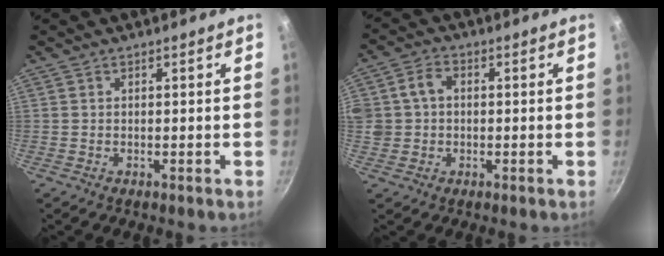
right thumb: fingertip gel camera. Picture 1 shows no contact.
{"total": 5.7, "force": [0.4, 4.7, 3.2], "torque": [-0.046, 0.013, 0.001]}